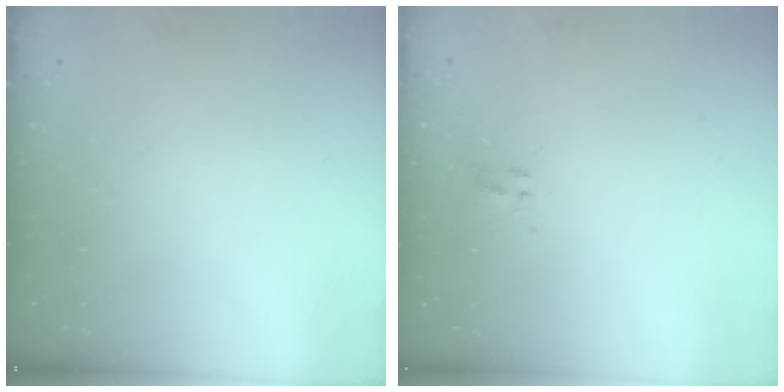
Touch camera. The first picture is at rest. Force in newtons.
{"total": 1.8, "press": 1.5, "slide": 0.9}